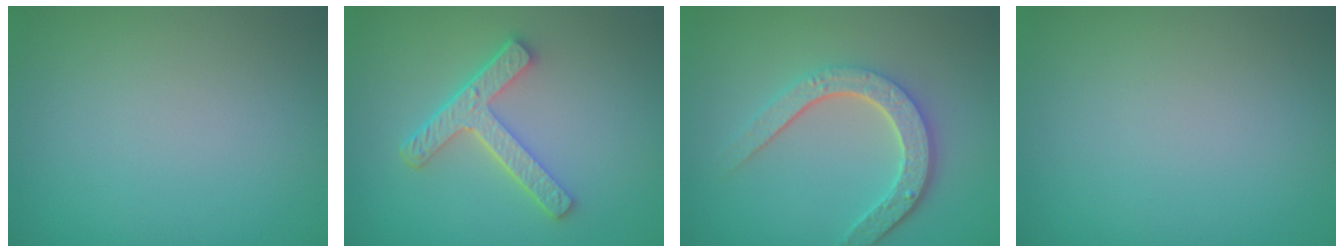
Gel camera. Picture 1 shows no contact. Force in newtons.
{"total": 4.4, "press": 3.4, "slide": 2.8}
{"total": 4.7, "press": 3.6, "slide": 3.1}
{"total": 0.0}